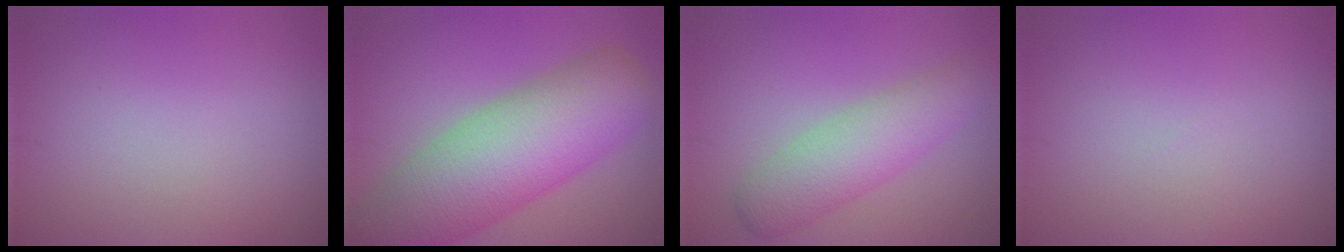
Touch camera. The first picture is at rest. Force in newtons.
{"total": 10.9, "press": 10.9, "slide": 0.8}
{"total": 4.7, "press": 4.7, "slide": 0.2}
{"total": 0.0}